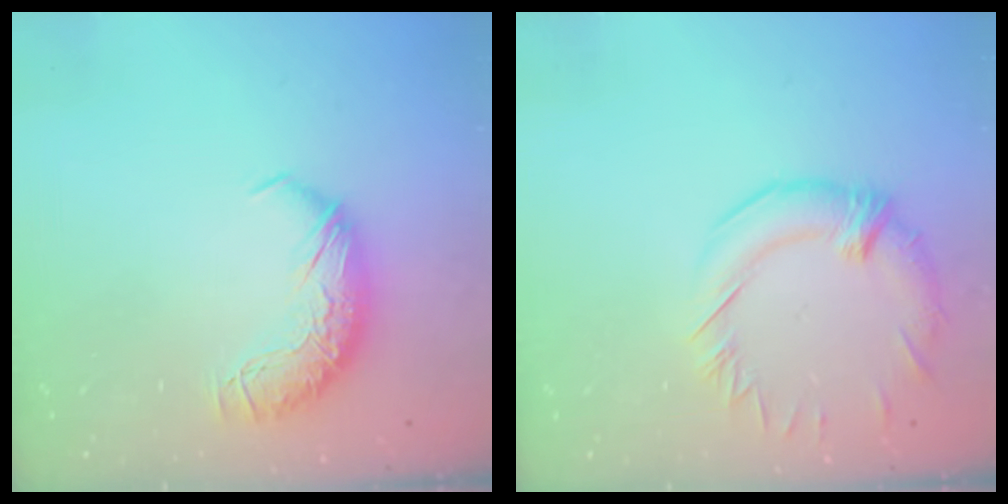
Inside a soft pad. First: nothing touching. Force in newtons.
{"total": 2.7, "press": 2.2, "slide": 1.5}